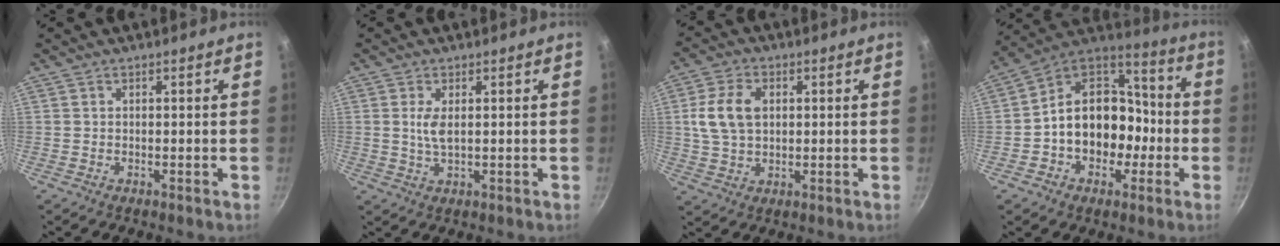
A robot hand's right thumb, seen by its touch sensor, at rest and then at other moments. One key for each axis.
{"total": 3.3, "fx": 0.7, "fy": 1.3, "fz": 3.0, "tx": -0.060, "ty": -0.005, "tz": 0.014}
{"total": 9.1, "fx": 1.6, "fy": 6.1, "fz": 6.5, "tx": -0.116, "ty": 0.007, "tz": 0.028}
{"total": 17.3, "fx": -3.5, "fy": 13.4, "fz": 10.4, "tx": -0.120, "ty": 0.061, "tz": -0.067}